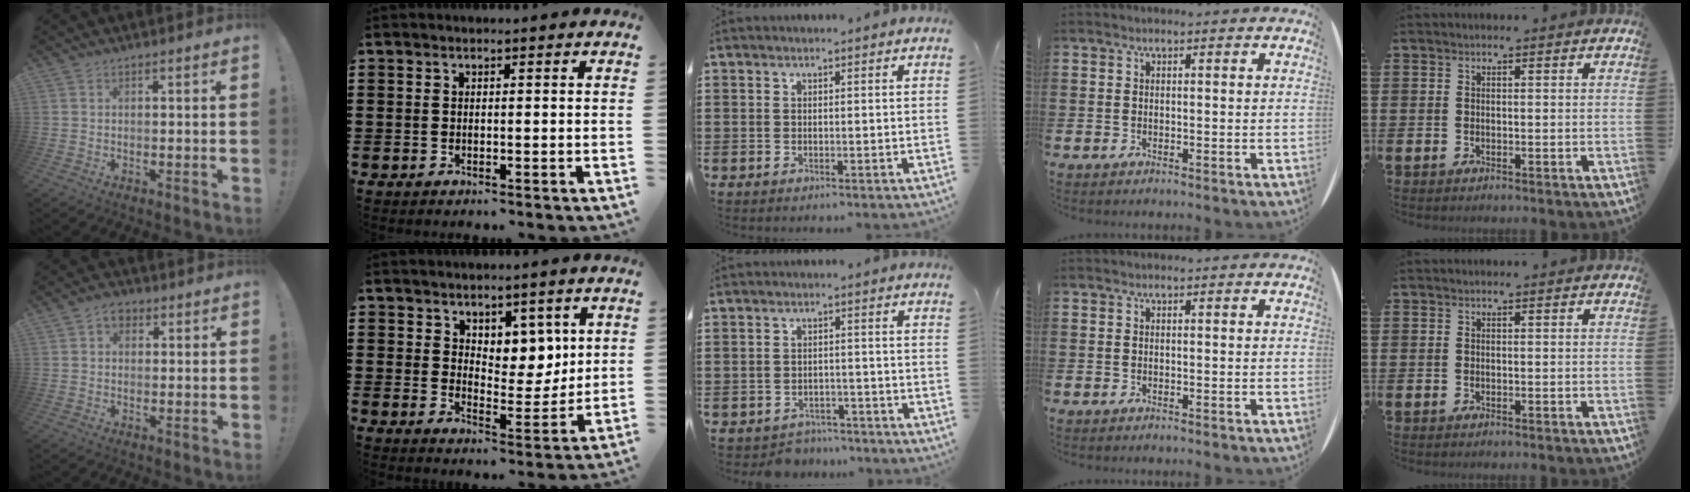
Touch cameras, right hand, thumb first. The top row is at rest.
{"thumb": {"total": 4.3, "force": [1.6, 3.3, 2.3], "torque": [-0.024, -0.002, 0.028]}, "index": {"total": 5.6, "force": [3.8, 3.9, 1.4], "torque": [-0.032, -0.009, 0.068]}, "middle": {"total": 2.6, "force": [-2.5, 0.8, -0.2], "torque": [-0.005, 0.001, -0.055]}}